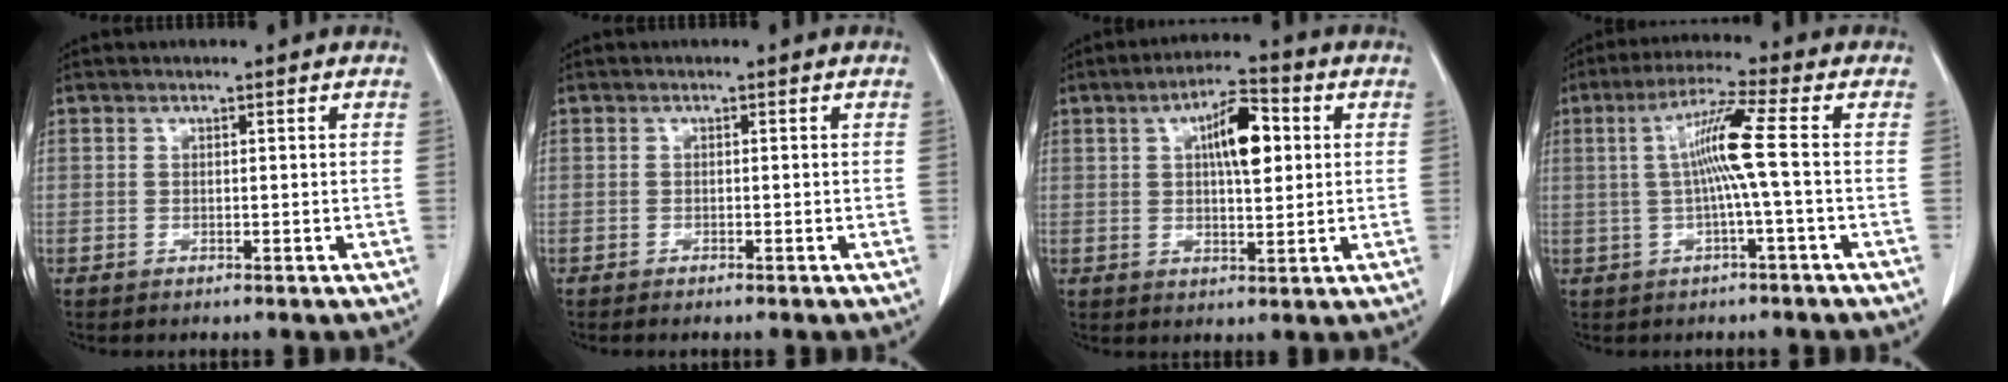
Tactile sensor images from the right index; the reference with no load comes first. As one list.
[{"total": 1.1, "force": [-0.9, 0.0, 0.6], "torque": [-0.012, -0.002, -0.011]}, {"total": 8.4, "force": [2.1, 2.7, 7.7], "torque": [-0.127, 0.015, 0.033]}, {"total": 7.4, "force": [0.1, -1.2, 7.3], "torque": [-0.137, 0.014, 0.004]}]